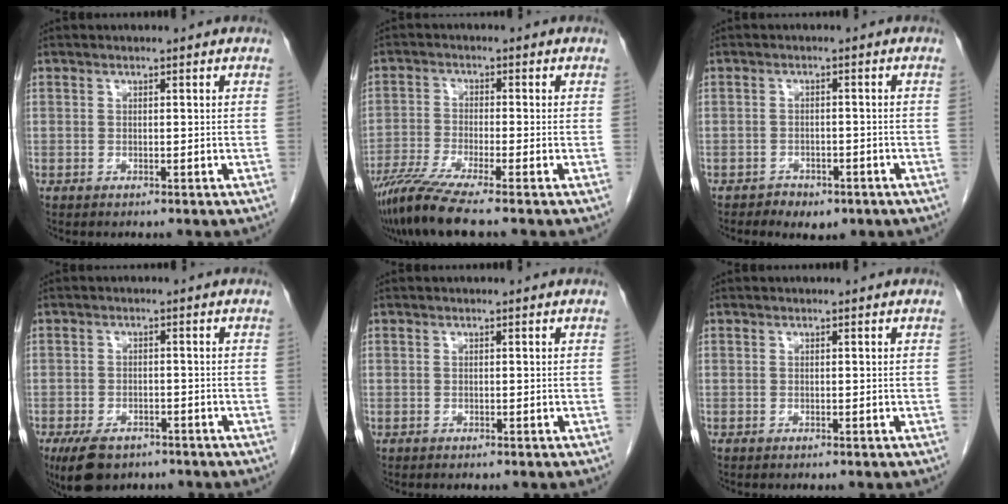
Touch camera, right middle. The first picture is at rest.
{"total": 7.8, "force": [-6.3, -1.1, 4.6], "torque": [-0.082, -0.029, -0.112]}
{"total": 3.8, "force": [-2.7, 2.3, 1.6], "torque": [-0.018, 0.004, -0.027]}
{"total": 6.4, "force": [-4.5, 3.2, 3.2], "torque": [-0.063, -0.006, -0.070]}
{"total": 0.0}
{"total": 0.0}